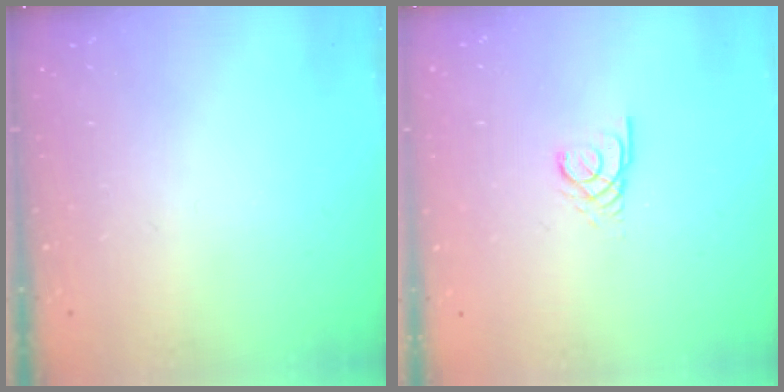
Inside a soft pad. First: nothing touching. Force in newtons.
{"total": 2.4, "press": 2.4, "slide": 0.3}